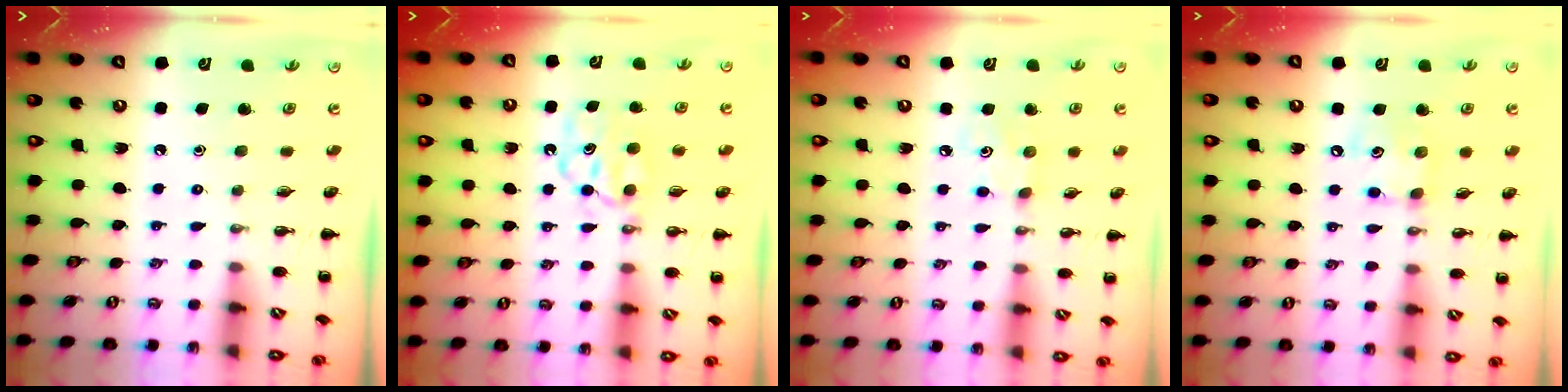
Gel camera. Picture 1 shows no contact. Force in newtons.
{"total": 7.0, "press": 7.0, "slide": 0.6}
{"total": 3.2, "press": 3.1, "slide": 0.6}
{"total": 7.5, "press": 7.5, "slide": 0.7}